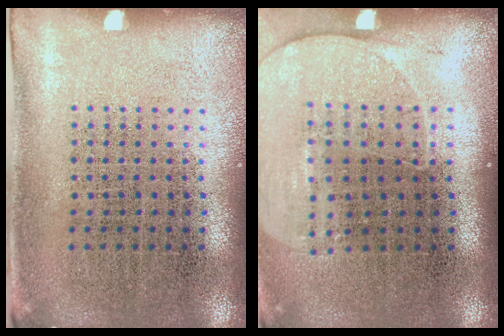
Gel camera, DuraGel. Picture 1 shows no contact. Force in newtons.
{"total": 1.4, "press": 1.3, "slide": 0.6}